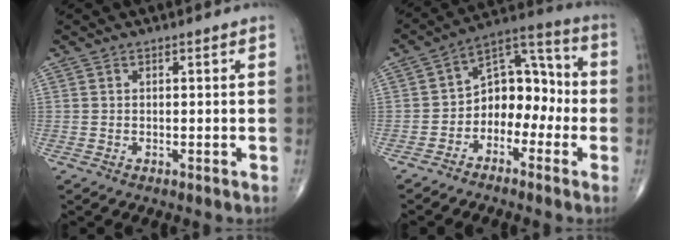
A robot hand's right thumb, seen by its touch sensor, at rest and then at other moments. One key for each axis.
{"total": 11.0, "fx": -2.8, "fy": 7.6, "fz": 7.3, "tx": -0.072, "ty": 0.058, "tz": -0.061}